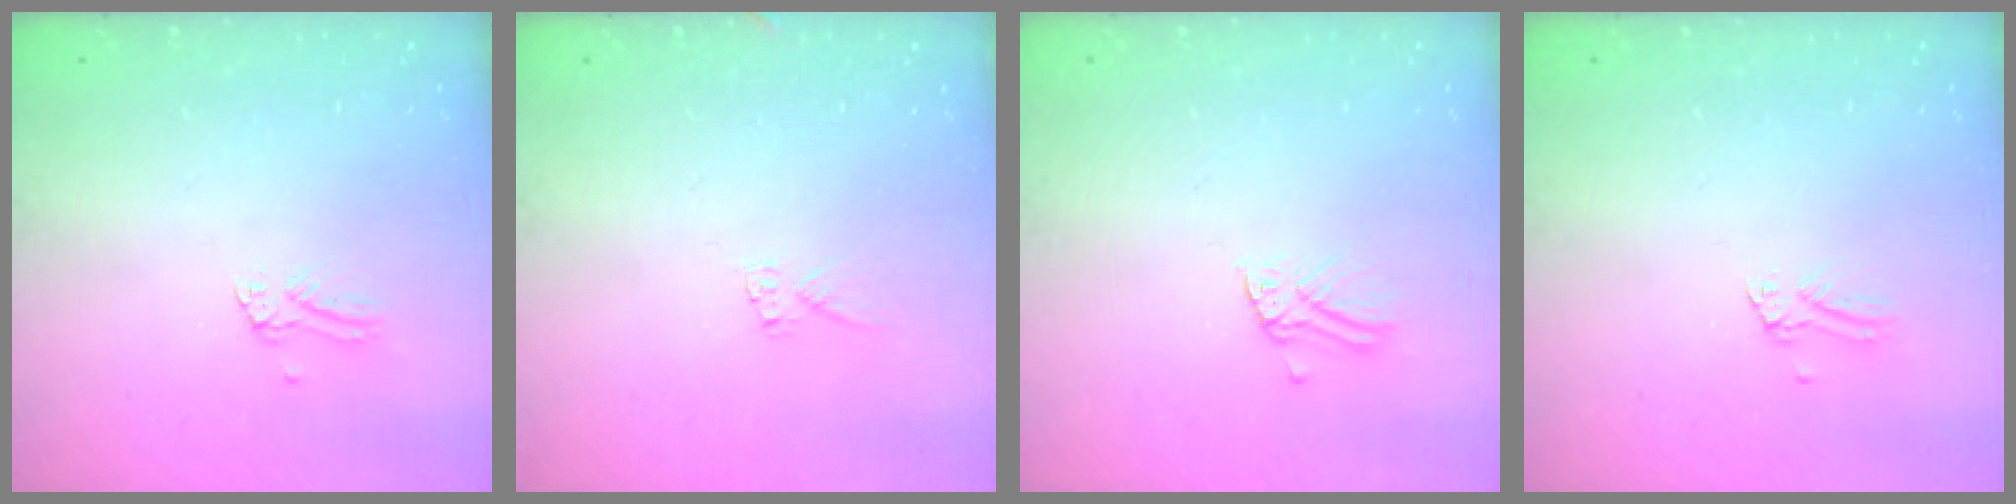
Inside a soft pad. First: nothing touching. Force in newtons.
{"total": 5.2, "press": 5.2, "slide": 0.0}
{"total": 2.1, "press": 2.1, "slide": 0.1}
{"total": 0.0}